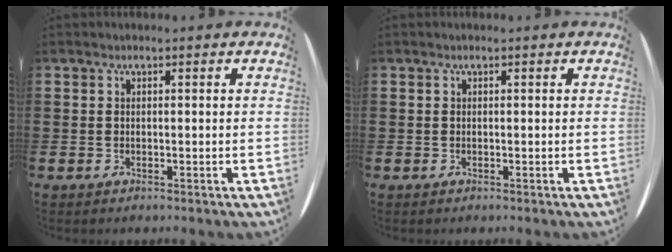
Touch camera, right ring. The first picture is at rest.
{"total": 0.0}